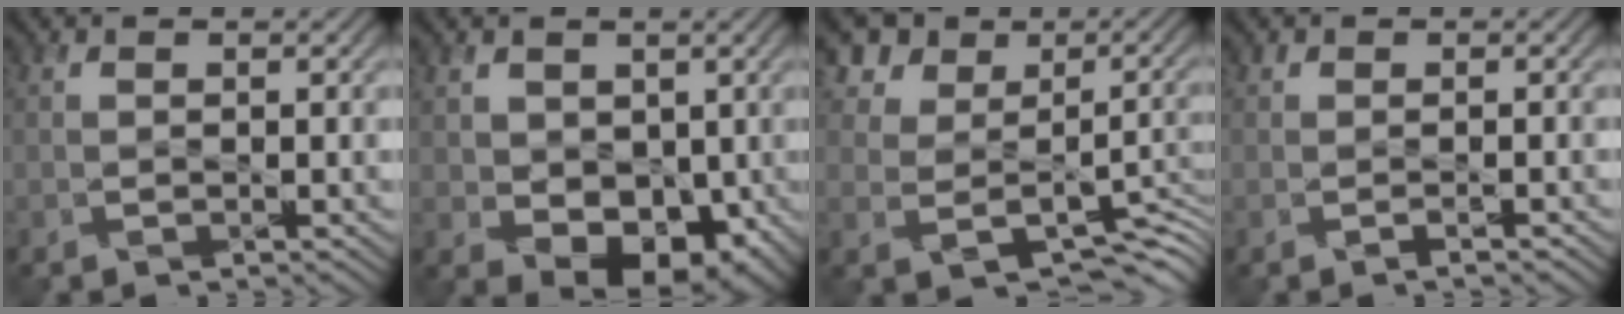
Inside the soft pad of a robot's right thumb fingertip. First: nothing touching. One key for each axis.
{"total": 7.9, "fx": 0.0, "fy": 6.0, "fz": 5.2, "tx": -0.096, "ty": -0.025, "tz": 0.007}
{"total": 9.2, "fx": 2.8, "fy": 7.0, "fz": 5.2, "tx": -0.090, "ty": -0.004, "tz": 0.060}
{"total": 1.0, "fx": -0.6, "fy": 0.6, "fz": 0.5, "tx": -0.007, "ty": -0.004, "tz": -0.011}